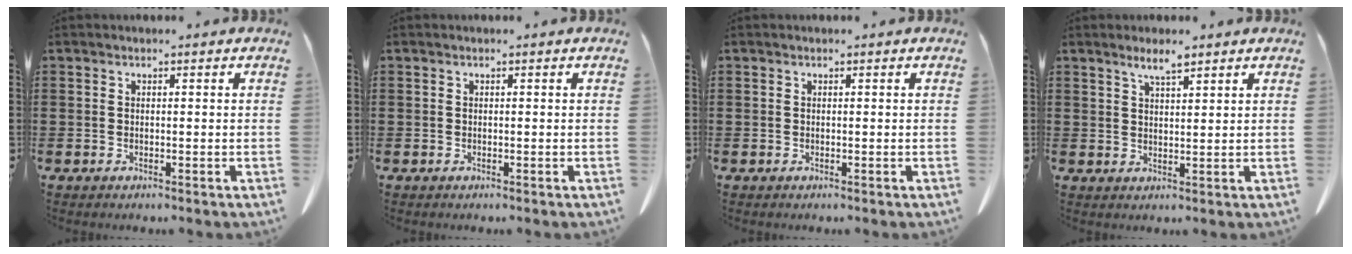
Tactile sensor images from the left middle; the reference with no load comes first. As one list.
[{"total": 0.0}, {"total": 0.0}, {"total": 3.3, "force": [2.5, 0.4, 2.1], "torque": [-0.045, 0.000, 0.045]}]